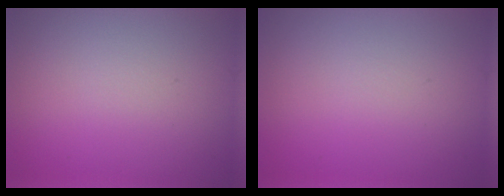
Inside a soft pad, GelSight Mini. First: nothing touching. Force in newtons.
{"total": 0.0}